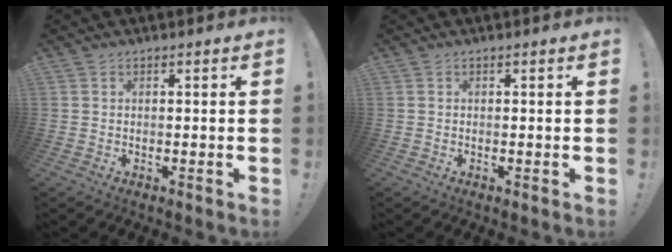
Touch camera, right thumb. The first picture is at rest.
{"total": 0.0}